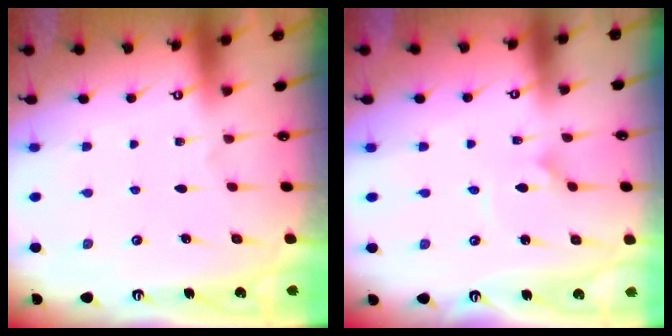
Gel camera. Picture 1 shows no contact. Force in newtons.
{"total": 1.5, "press": 1.5, "slide": 0.1}